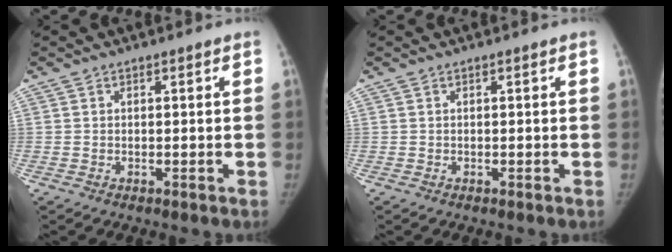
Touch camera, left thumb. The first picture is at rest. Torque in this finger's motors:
{"motor_torque": [-0.05, -0.04, 0.10, -0.01, 0.00]}